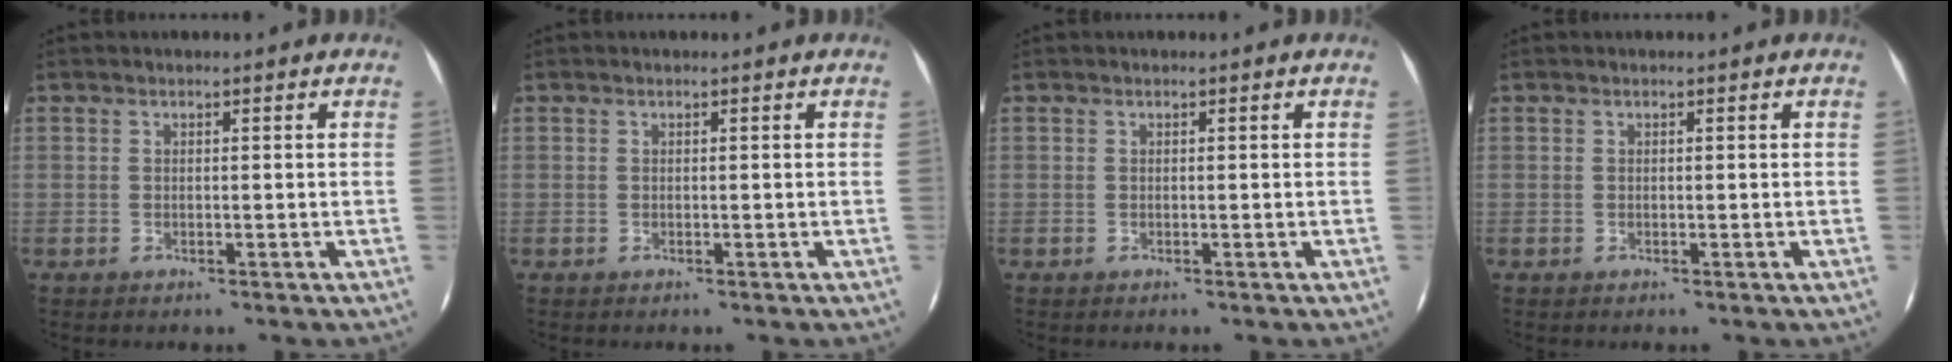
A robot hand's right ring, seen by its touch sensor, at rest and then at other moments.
{"total": 0.0}
{"total": 0.0}
{"total": 0.0}